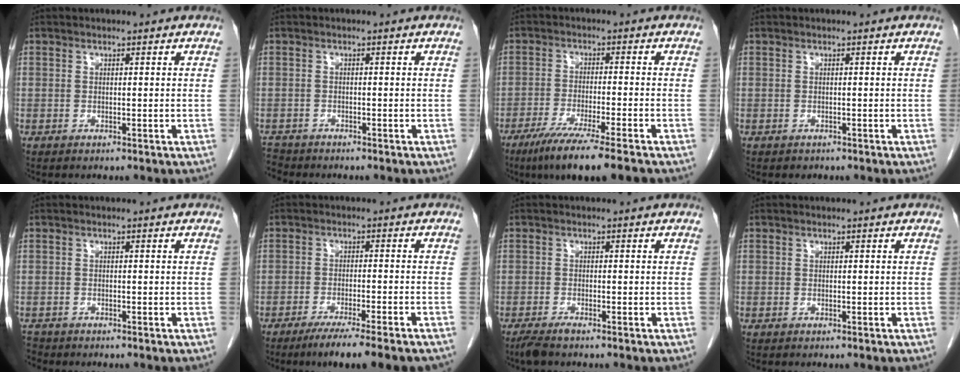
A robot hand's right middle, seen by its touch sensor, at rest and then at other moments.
{"total": 2.4, "force": [-2.3, 0.6, -0.3], "torque": [0.002, -0.009, -0.043]}
{"total": 10.2, "force": [-7.4, -0.6, 7.0], "torque": [-0.115, -0.030, -0.120]}
{"total": 0.6, "force": [-0.5, 0.3, 0.1], "torque": [-0.013, -0.001, -0.005]}
{"total": 1.7, "force": [-1.6, 0.5, -0.1], "torque": [-0.002, -0.004, -0.027]}
{"total": 10.7, "force": [-8.5, -0.1, 6.5], "torque": [-0.081, -0.024, -0.126]}
{"total": 2.5, "force": [-2.0, 0.3, 1.4], "torque": [-0.030, -0.007, -0.038]}
{"total": 0.0}